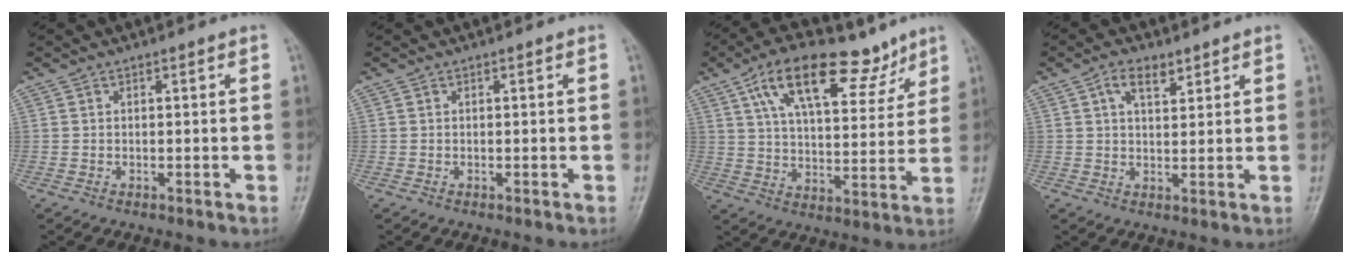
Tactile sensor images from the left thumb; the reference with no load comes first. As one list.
[{"total": 0.0}, {"total": 17.7, "force": [10.3, 8.1, 11.9], "torque": [-0.153, -0.029, 0.170]}, {"total": 4.7, "force": [2.6, 2.3, 3.2], "torque": [-0.044, -0.009, 0.045]}]